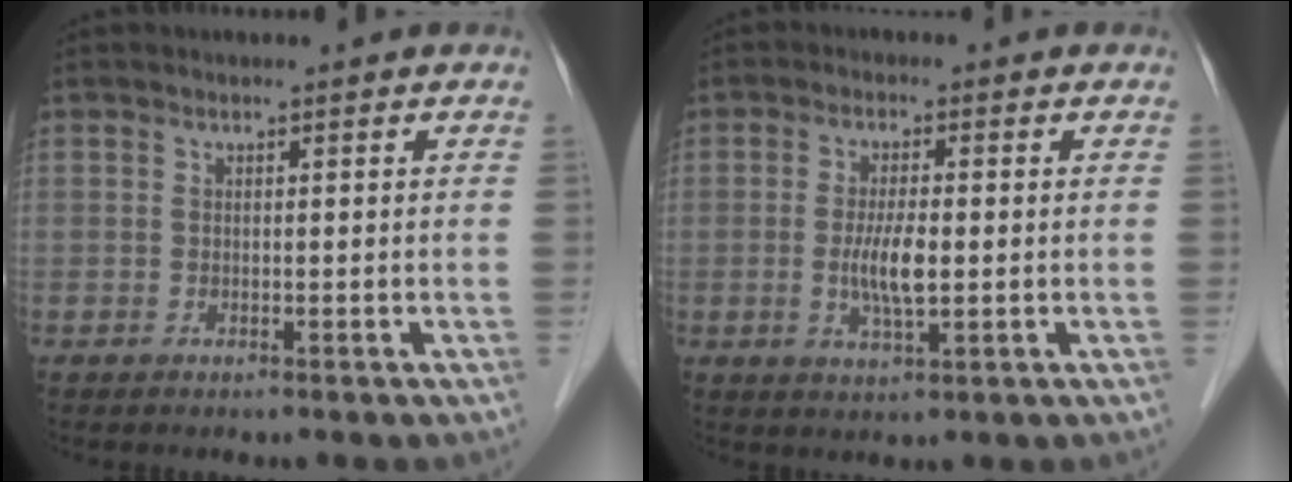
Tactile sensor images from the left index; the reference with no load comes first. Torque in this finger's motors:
{"motor_torque": [0.93, 0.78, 0.19, 0.05]}